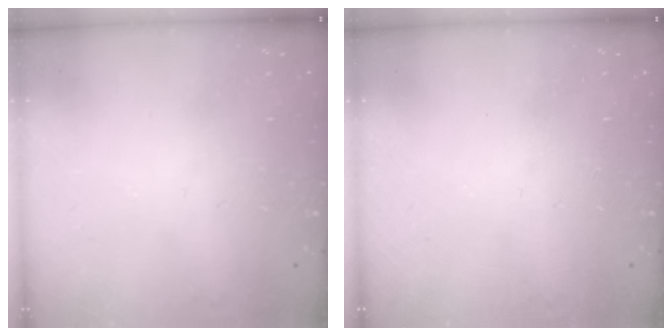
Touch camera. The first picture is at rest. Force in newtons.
{"total": 0.0}